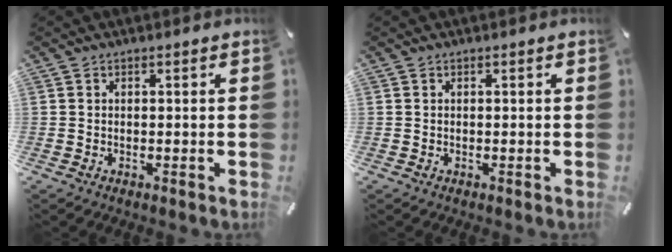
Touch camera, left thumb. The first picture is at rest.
{"total": 0.0}